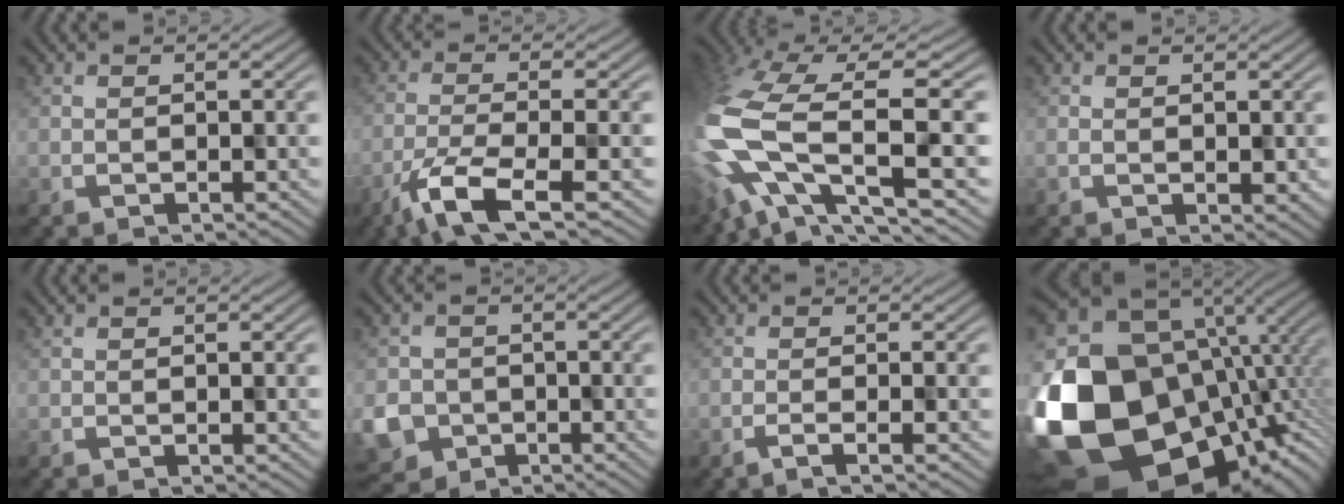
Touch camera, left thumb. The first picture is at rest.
{"total": 8.1, "force": [-4.3, 2.3, 6.5], "torque": [-0.124, -0.011, -0.079]}
{"total": 15.0, "force": [-1.3, 7.1, 13.1], "torque": [-0.331, -0.028, 0.000]}
{"total": 1.1, "force": [0.0, 0.4, 1.1], "torque": [-0.021, 0.000, 0.004]}
{"total": 0.0}
{"total": 5.1, "force": [-2.3, 4.3, 1.3], "torque": [-0.036, -0.020, -0.042]}
{"total": 2.1, "force": [-1.1, 0.2, 1.8], "torque": [-0.020, 0.006, -0.033]}
{"total": 21.5, "force": [-2.1, 15.8, 14.5], "torque": [-0.362, -0.077, 0.020]}